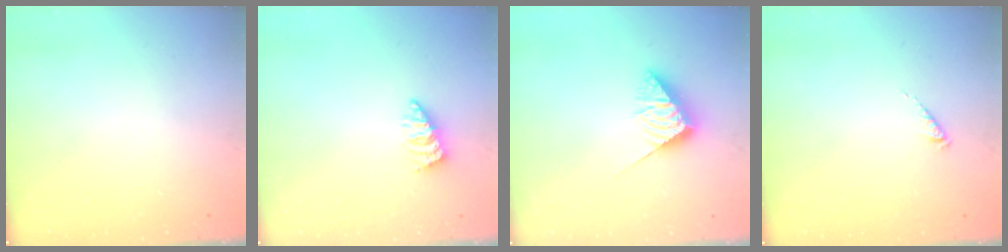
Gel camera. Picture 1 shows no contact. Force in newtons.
{"total": 2.3, "press": 2.3, "slide": 0.3}
{"total": 7.9, "press": 7.9, "slide": 0.4}
{"total": 1.0, "press": 1.0, "slide": 0.3}